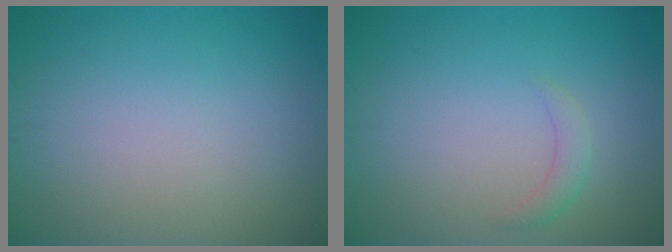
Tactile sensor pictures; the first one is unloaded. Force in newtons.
{"total": 1.3, "press": 1.3, "slide": 0.1}